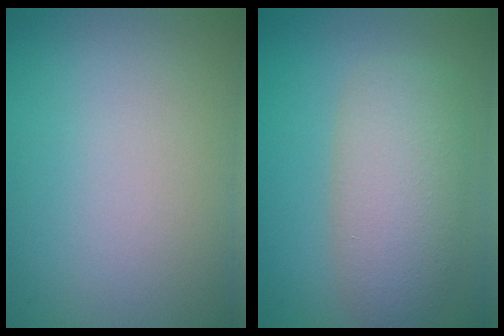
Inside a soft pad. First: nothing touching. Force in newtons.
{"total": 5.1, "press": 5.1, "slide": 0.6}